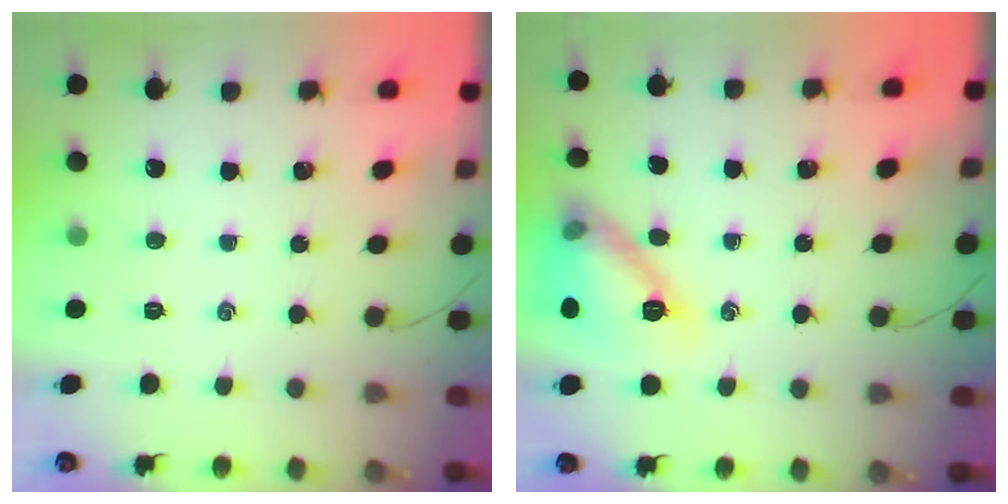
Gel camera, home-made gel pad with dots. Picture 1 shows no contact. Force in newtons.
{"total": 13.3, "press": 13.3, "slide": 0.5}